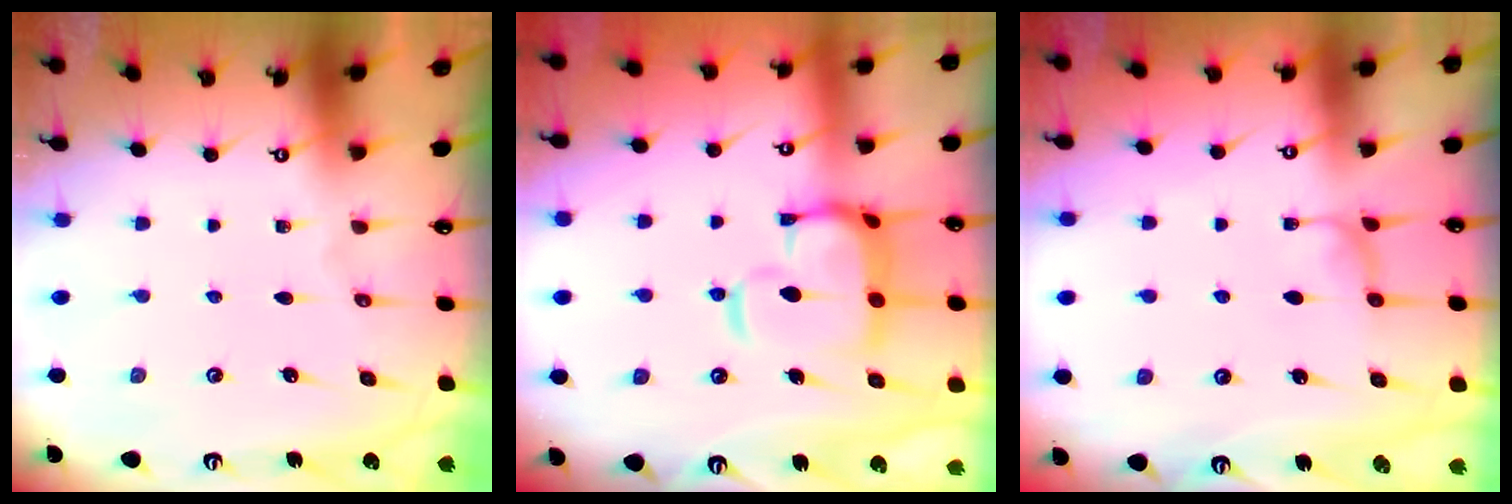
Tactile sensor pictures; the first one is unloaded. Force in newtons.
{"total": 9.8, "press": 9.8, "slide": 0.9}
{"total": 1.1, "press": 0.9, "slide": 0.6}